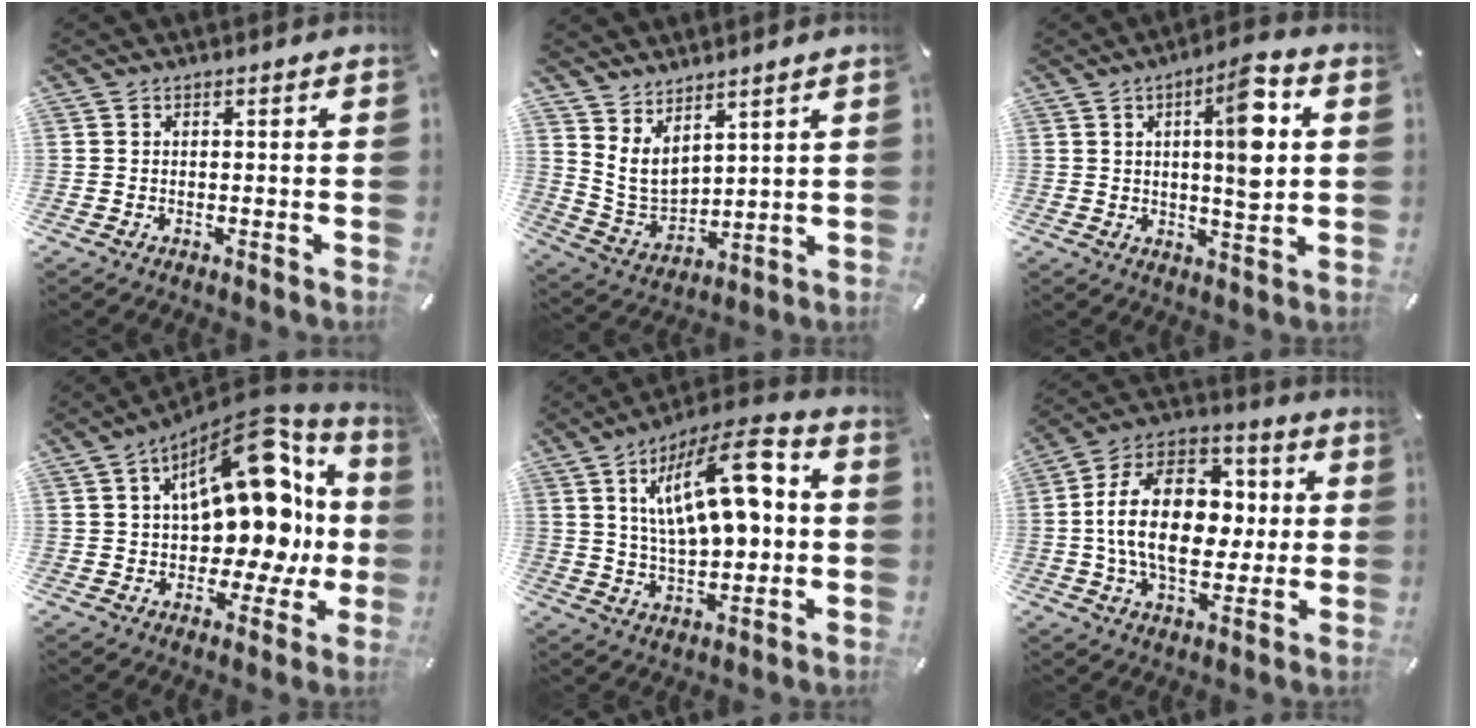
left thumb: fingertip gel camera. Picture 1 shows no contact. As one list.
[{"total": 6.9, "force": [5.0, 4.0, 2.7], "torque": [-0.087, -0.033, 0.095]}, {"total": 12.3, "force": [3.5, 4.6, 10.9], "torque": [-0.139, -0.015, 0.048]}, {"total": 22.8, "force": [6.6, 12.7, 17.7], "torque": [-0.250, -0.056, 0.110]}, {"total": 20.3, "force": [5.2, 9.5, 17.2], "torque": [-0.285, -0.011, 0.082]}, {"total": 20.4, "force": [0.5, 14.3, 14.5], "torque": [-0.269, 0.007, 0.006]}]